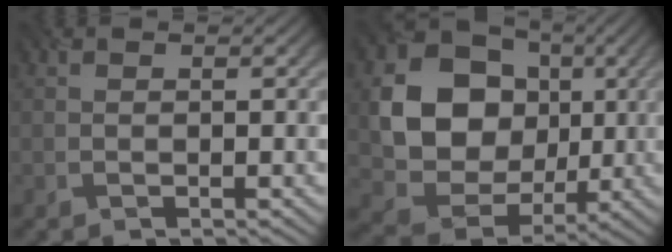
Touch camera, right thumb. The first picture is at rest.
{"total": 13.3, "force": [1.7, 11.2, 6.9], "torque": [-0.148, -0.004, 0.027]}